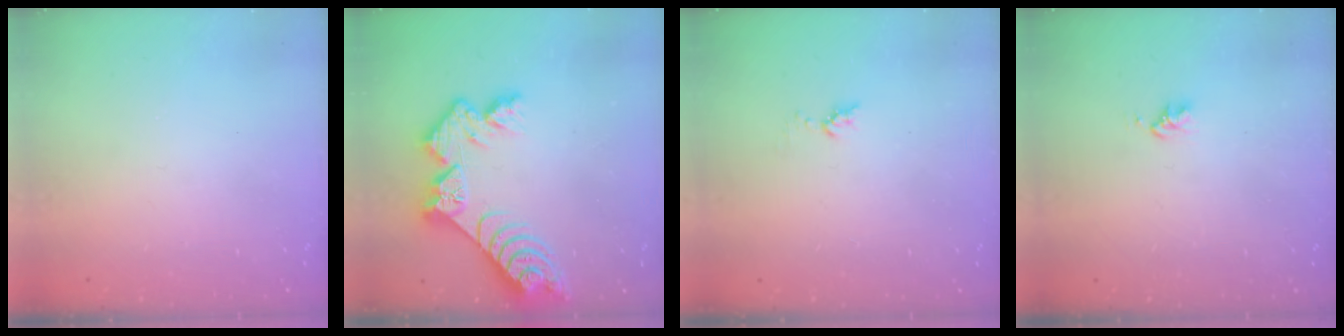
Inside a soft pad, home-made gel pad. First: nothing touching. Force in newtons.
{"total": 11.8, "press": 11.8, "slide": 1.1}
{"total": 3.7, "press": 3.6, "slide": 0.4}
{"total": 2.6, "press": 2.6, "slide": 0.4}